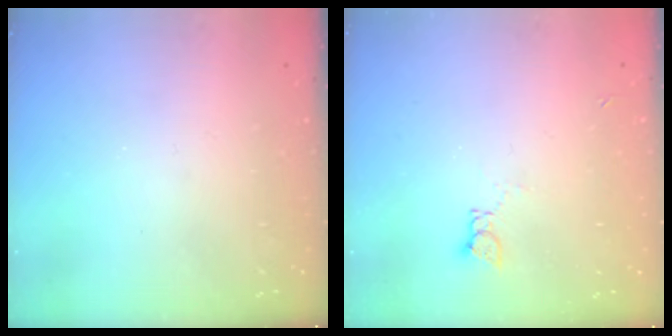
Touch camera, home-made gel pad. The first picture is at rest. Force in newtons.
{"total": 1.8, "press": 1.7, "slide": 0.2}